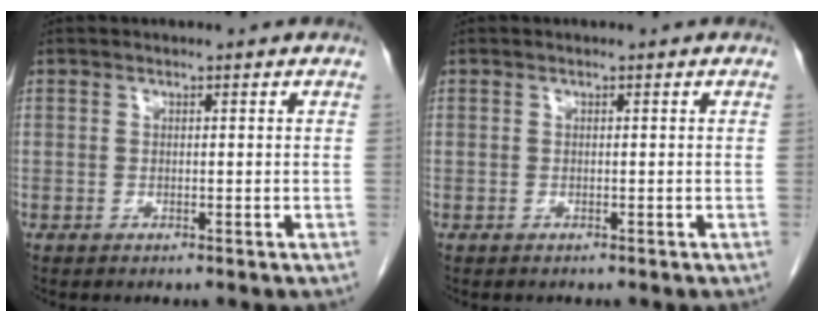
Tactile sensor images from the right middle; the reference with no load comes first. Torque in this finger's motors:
{"motor_torque": [-0.25, -0.28, -0.05, 0.01]}